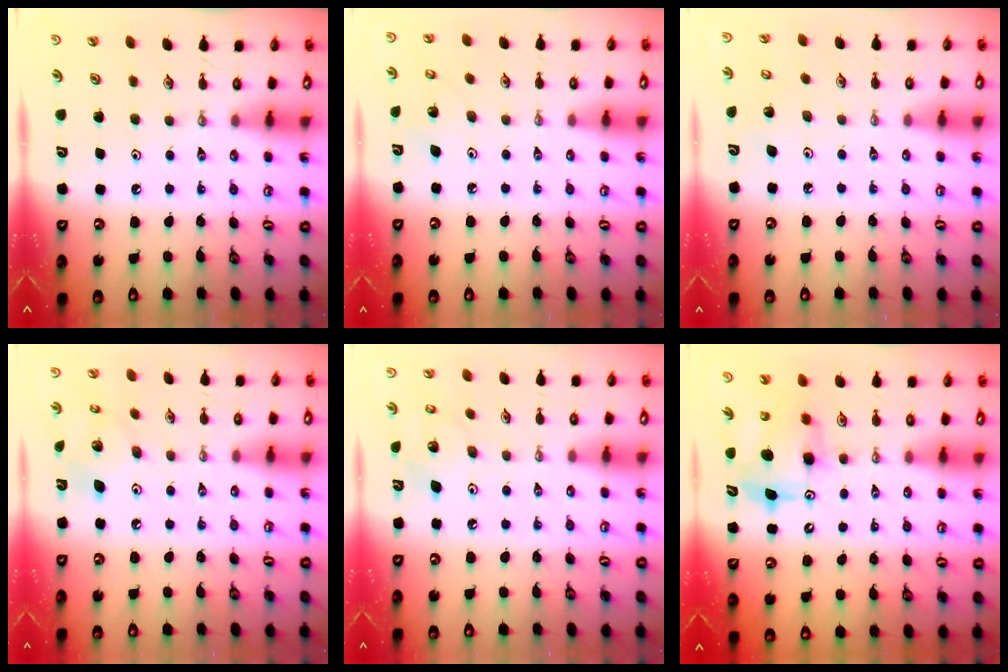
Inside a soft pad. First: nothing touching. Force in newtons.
{"total": 5.5, "press": 5.5, "slide": 0.4}
{"total": 3.8, "press": 3.8, "slide": 0.4}
{"total": 8.3, "press": 8.3, "slide": 0.3}
{"total": 6.9, "press": 6.8, "slide": 0.9}
{"total": 8.5, "press": 8.5, "slide": 0.8}